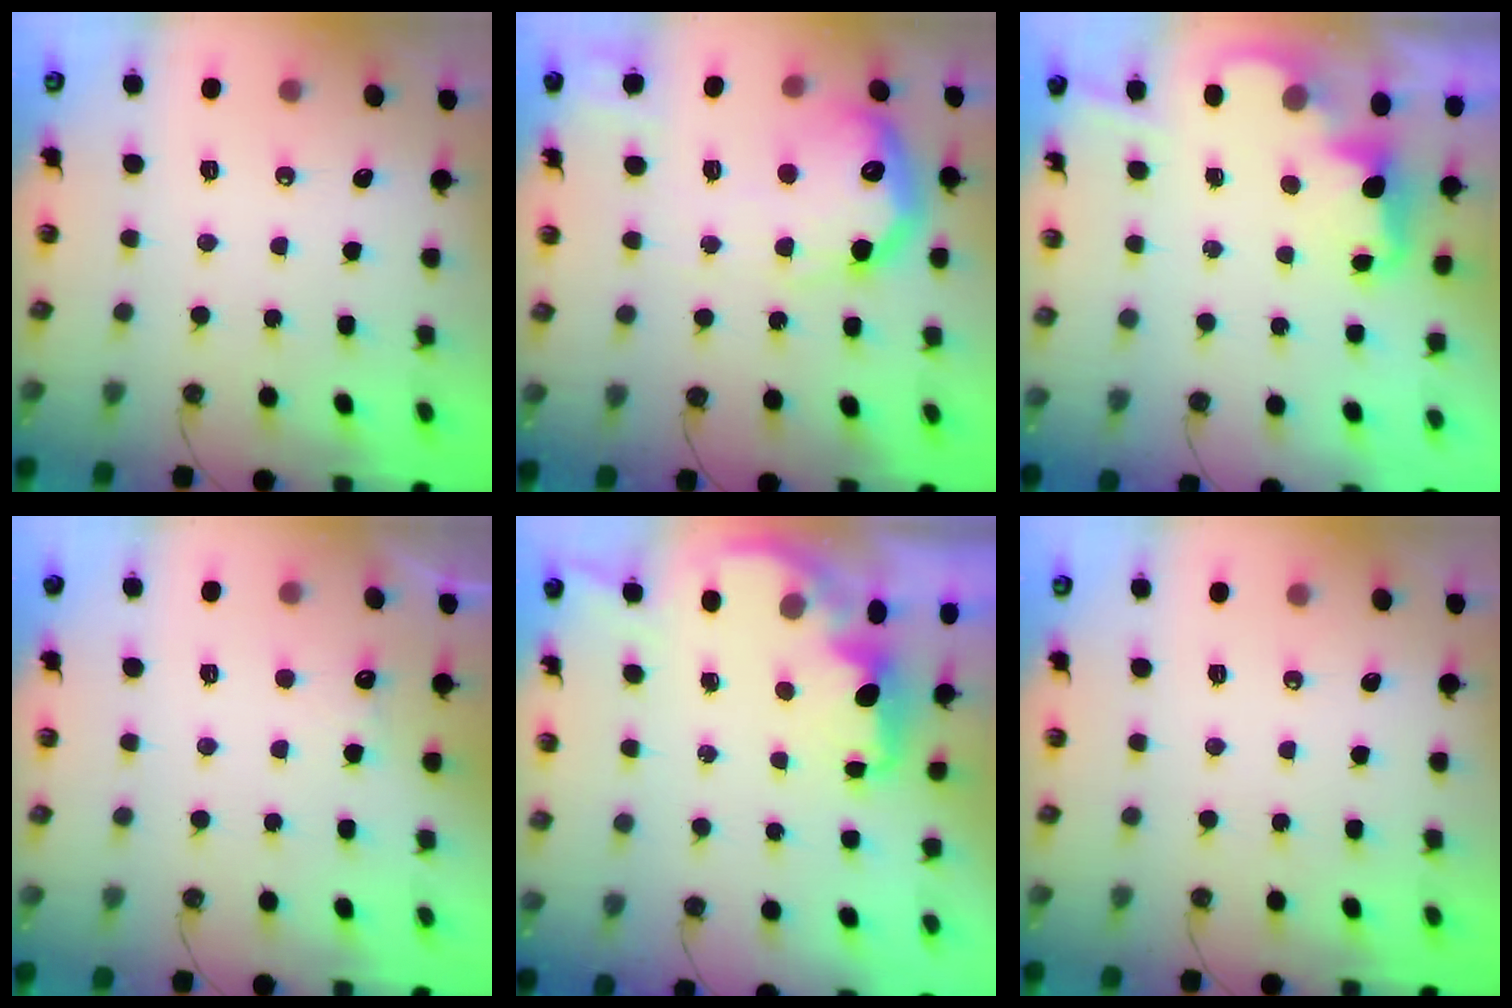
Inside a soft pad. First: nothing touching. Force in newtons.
{"total": 22.5, "press": 22.4, "slide": 1.7}
{"total": 2.3, "press": 2.3, "slide": 0.5}
{"total": 5.8, "press": 5.7, "slide": 1.2}
{"total": 2.2, "press": 2.1, "slide": 0.8}
{"total": 0.0}